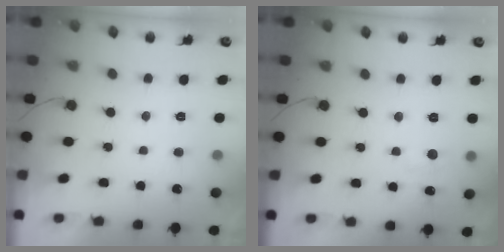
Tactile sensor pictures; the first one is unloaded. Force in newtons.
{"total": 4.9, "press": 4.8, "slide": 0.8}